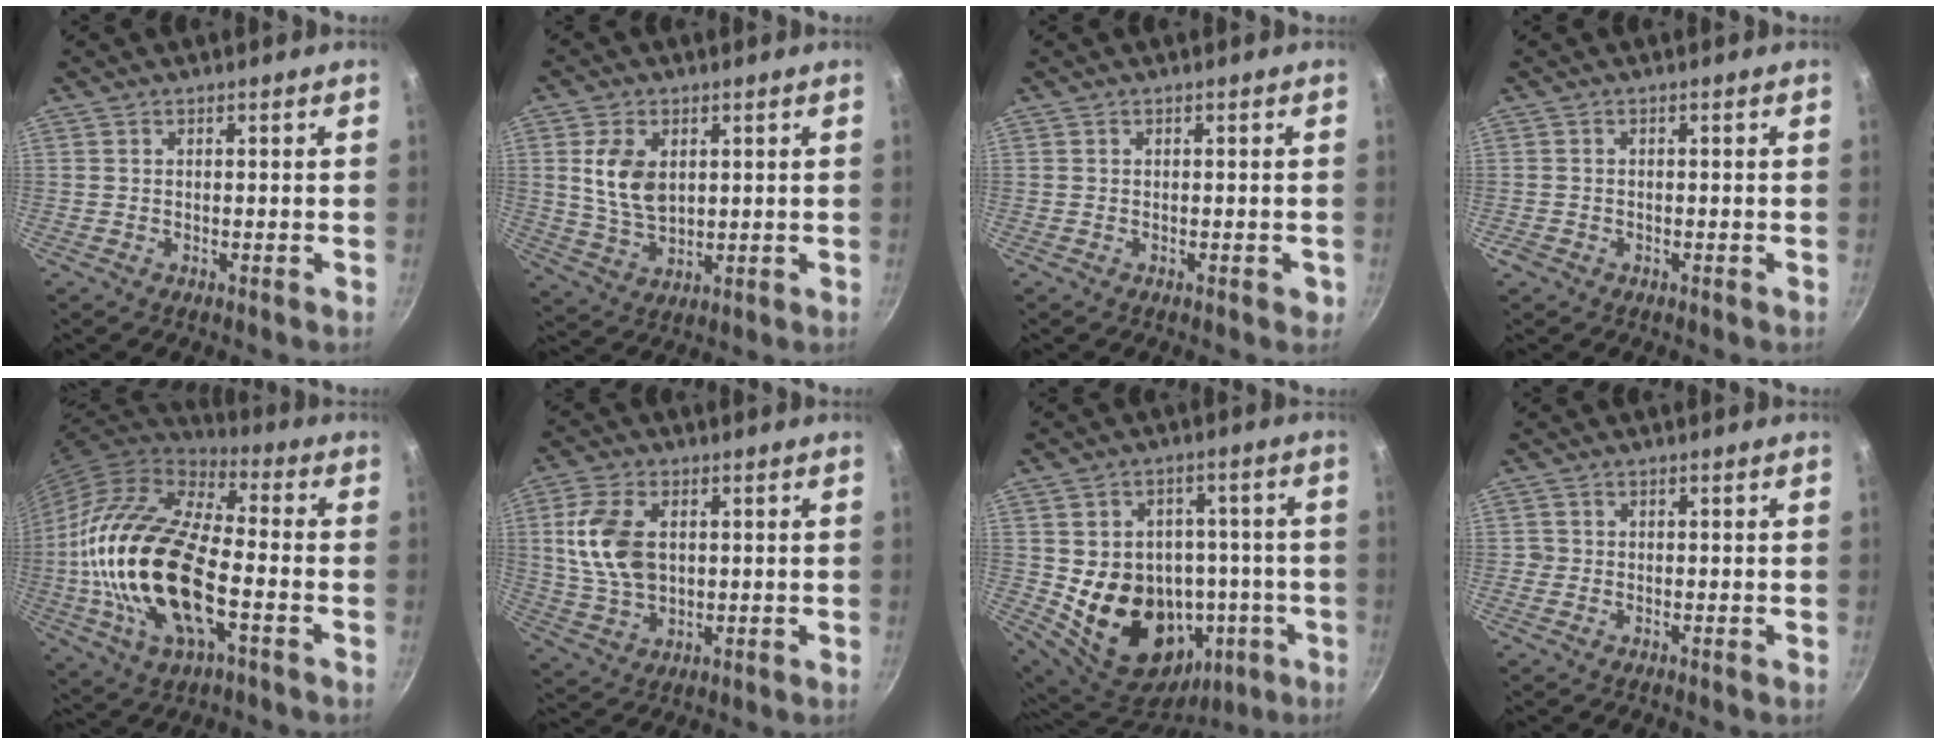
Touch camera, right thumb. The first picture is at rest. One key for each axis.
{"total": 8.9, "fx": 2.1, "fy": 5.8, "fz": 6.5, "tx": -0.114, "ty": -0.015, "tz": 0.046}
{"total": 1.2, "fx": -0.4, "fy": 0.7, "fz": 0.8, "tx": -0.001, "ty": 0.005, "tz": -0.006}
{"total": 1.4, "fx": -0.8, "fy": 1.1, "fz": 0.5, "tx": -0.012, "ty": 0.004, "tz": -0.012}
{"total": 25.6, "fx": -4.5, "fy": 12.1, "fz": 22.1, "tx": -0.428, "ty": 0.021, "tz": -0.091}
{"total": 11.6, "fx": 1.9, "fy": 7.4, "fz": 8.8, "tx": -0.160, "ty": -0.004, "tz": 0.038}
{"total": 20.0, "fx": -3.8, "fy": 16.1, "fz": 11.3, "tx": -0.146, "ty": 0.029, "tz": -0.033}
{"total": 1.1, "fx": -0.3, "fy": 1.0, "fz": 0.1, "tx": 0.002, "ty": 0.003, "tz": -0.007}